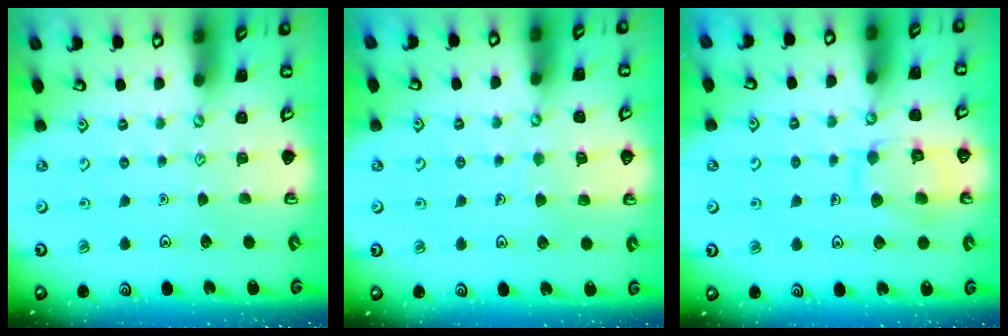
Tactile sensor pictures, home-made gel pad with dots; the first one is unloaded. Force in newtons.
{"total": 5.7, "press": 5.7, "slide": 0.6}
{"total": 10.9, "press": 10.9, "slide": 0.5}